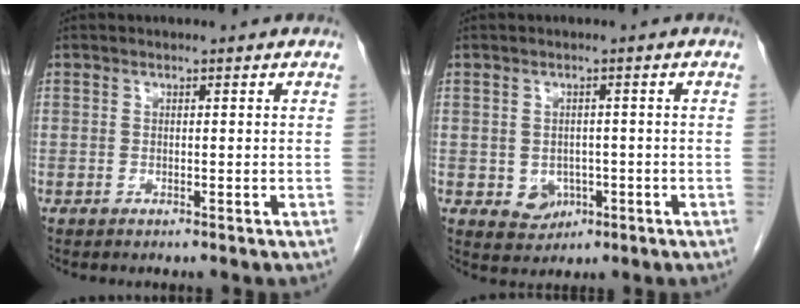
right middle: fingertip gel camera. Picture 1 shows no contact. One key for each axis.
{"total": 3.6, "fx": -1.0, "fy": 3.1, "fz": 1.7, "tx": -0.020, "ty": 0.002, "tz": -0.003}